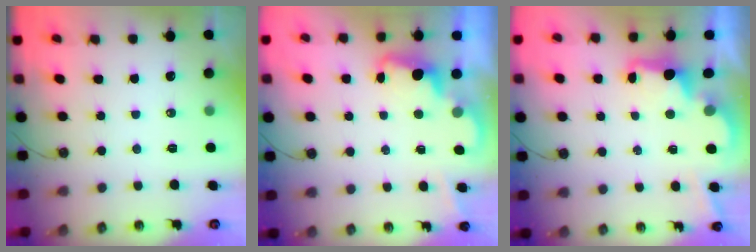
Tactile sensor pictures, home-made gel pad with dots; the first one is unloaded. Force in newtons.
{"total": 2.5, "press": 2.4, "slide": 0.5}
{"total": 2.5, "press": 2.4, "slide": 0.8}